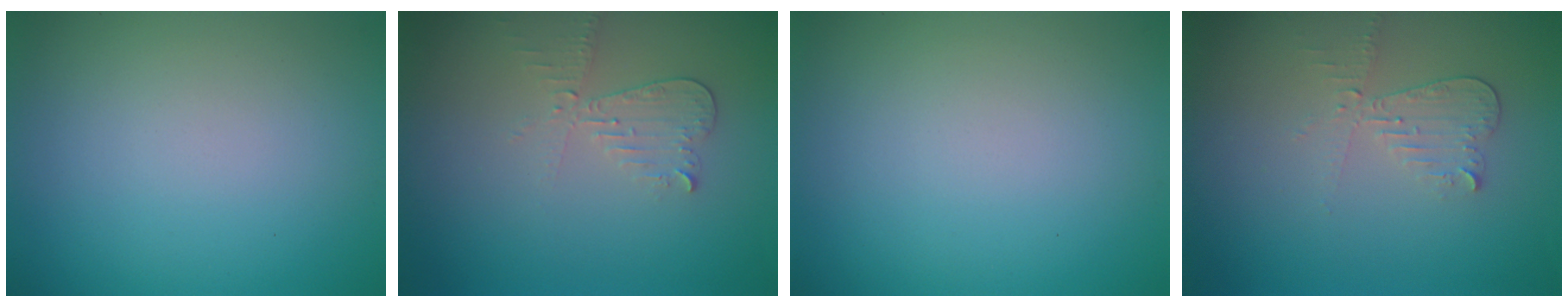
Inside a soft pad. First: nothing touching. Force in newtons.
{"total": 2.1, "press": 2.1, "slide": 0.1}
{"total": 0.0}
{"total": 2.1, "press": 2.1, "slide": 0.4}